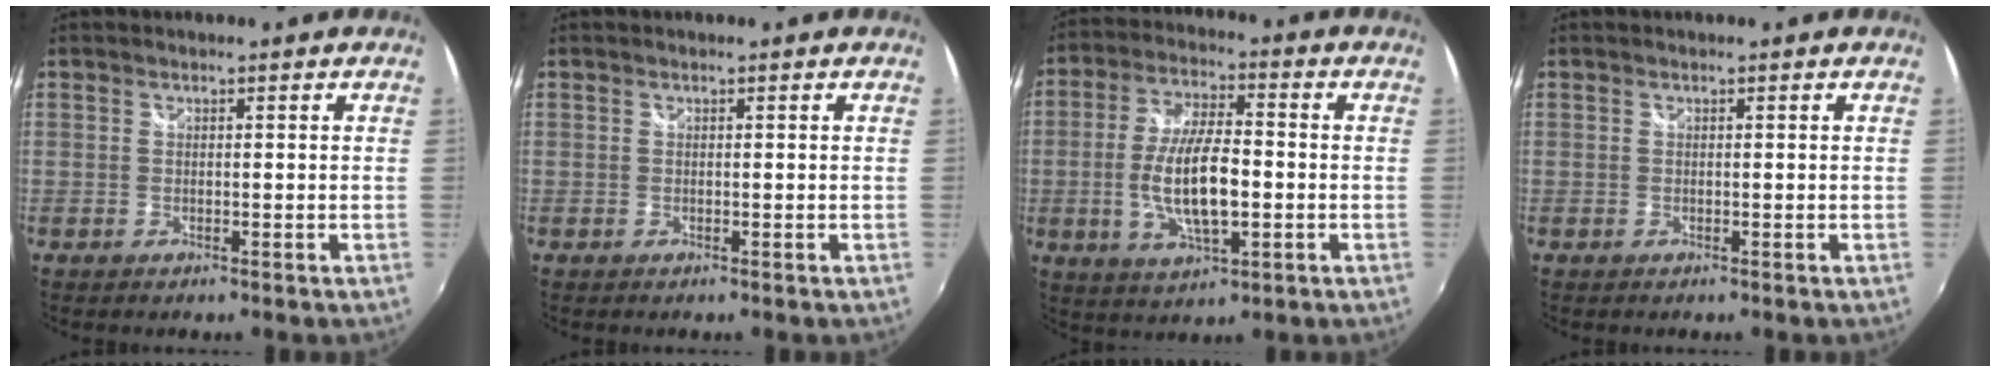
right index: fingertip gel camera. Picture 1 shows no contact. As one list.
[{"total": 0.0}, {"total": 12.4, "force": [-2.1, 4.3, 11.4], "torque": [-0.226, -0.004, -0.034]}, {"total": 0.0}]